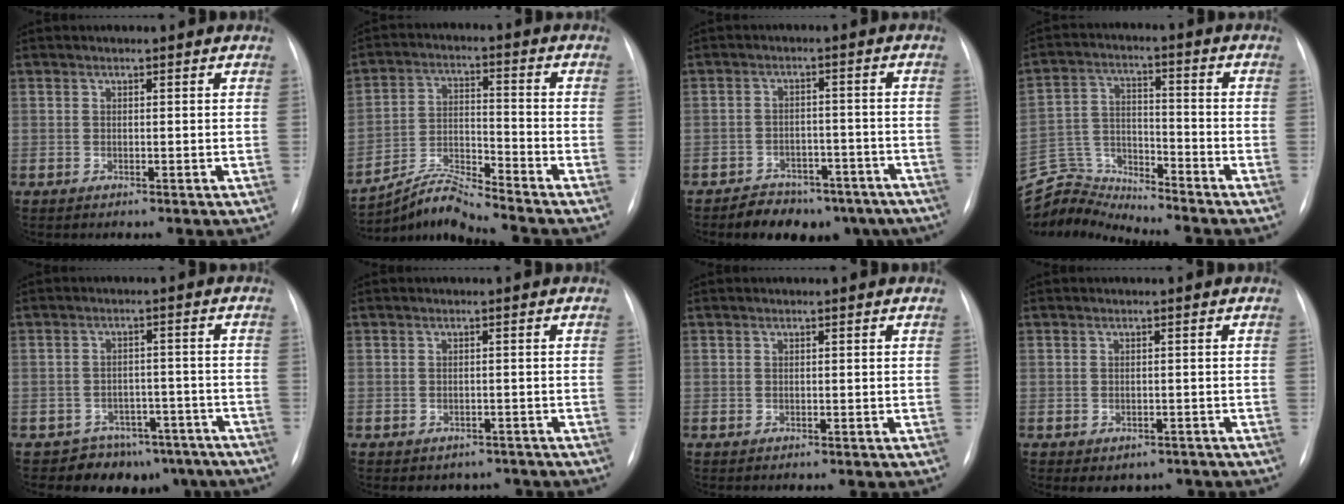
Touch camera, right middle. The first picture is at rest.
{"total": 7.6, "force": [-7.2, -1.6, 1.5], "torque": [-0.042, 0.005, -0.132]}
{"total": 11.5, "force": [-8.9, 6.2, 3.9], "torque": [-0.036, 0.022, -0.112]}
{"total": 9.2, "force": [-9.0, -0.7, -1.8], "torque": [0.027, 0.035, -0.170]}
{"total": 9.9, "force": [-7.7, 6.2, 0.8], "torque": [0.014, 0.036, -0.088]}
{"total": 3.5, "force": [-2.9, 2.0, 0.1], "torque": [0.002, 0.014, -0.034]}
{"total": 0.0}
{"total": 3.8, "force": [-2.9, 2.4, 0.9], "torque": [-0.004, 0.012, -0.031]}